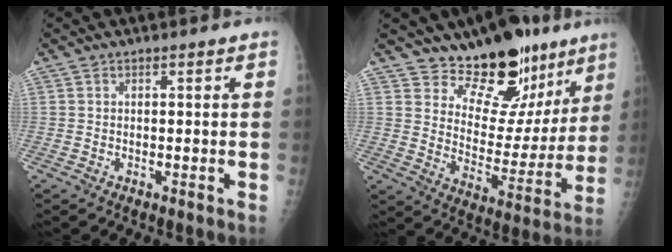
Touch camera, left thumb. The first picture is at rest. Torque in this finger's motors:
{"motor_torque": [0.35, 0.24, -0.08, -0.36, 0.06]}